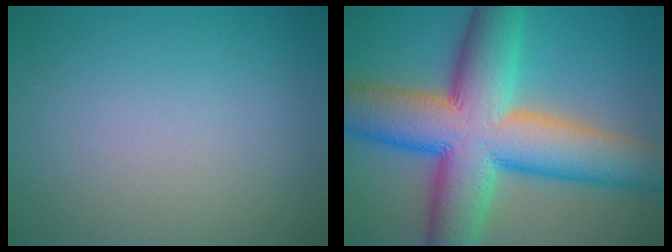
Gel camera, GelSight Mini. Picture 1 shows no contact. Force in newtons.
{"total": 14.8, "press": 14.8, "slide": 0.5}